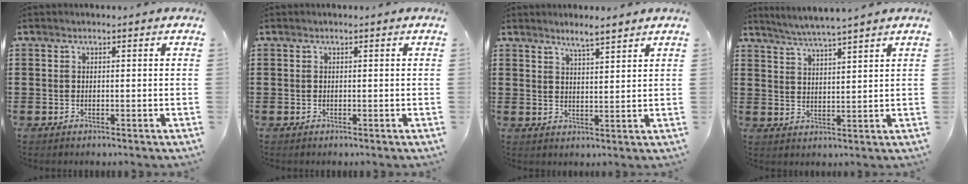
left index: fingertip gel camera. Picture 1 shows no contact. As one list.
[{"total": 0.0}, {"total": 3.3, "force": [3.1, -0.1, 1.2], "torque": [-0.030, -0.005, 0.057]}, {"total": 4.0, "force": [3.8, -0.8, 1.1], "torque": [-0.034, -0.018, 0.066]}]